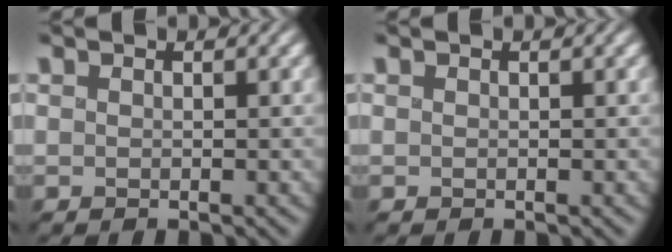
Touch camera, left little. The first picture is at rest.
{"total": 0.0}